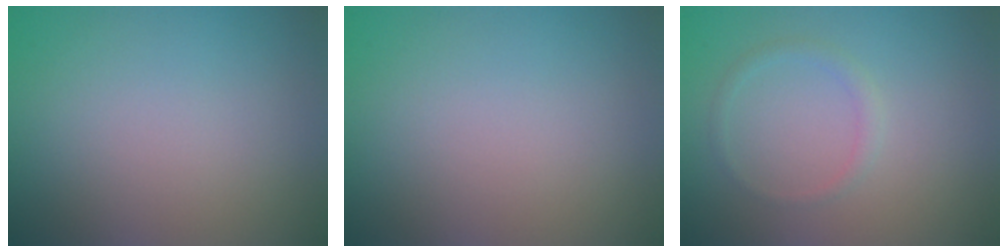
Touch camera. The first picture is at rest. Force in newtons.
{"total": 0.0}
{"total": 1.2, "press": 1.2, "slide": 0.0}